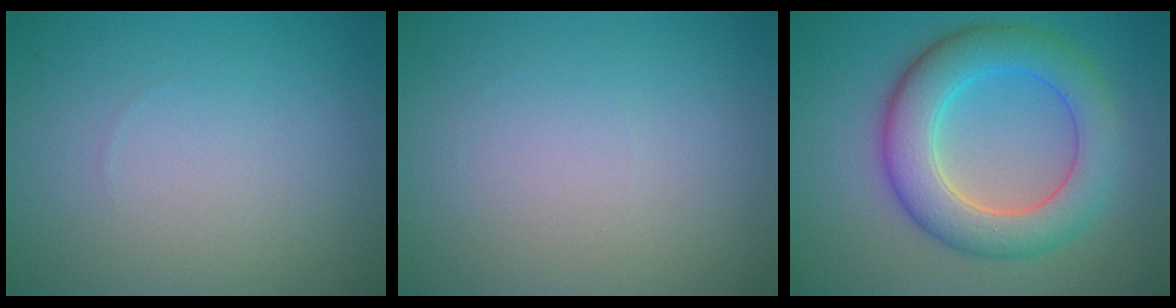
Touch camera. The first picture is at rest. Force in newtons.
{"total": 0.0}
{"total": 7.4, "press": 7.4, "slide": 0.5}